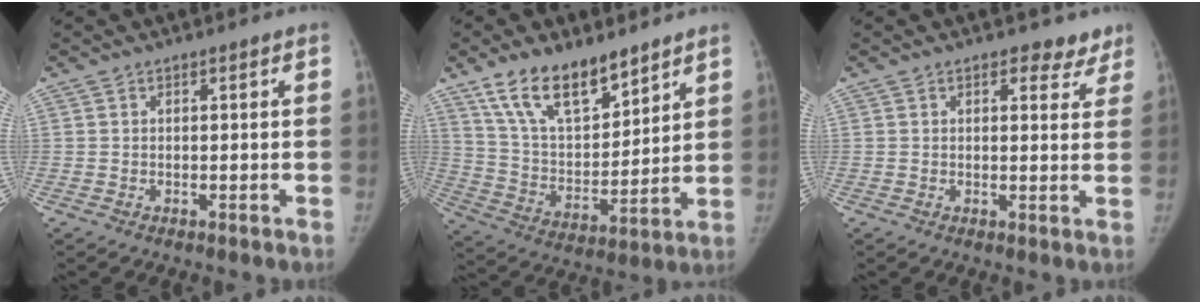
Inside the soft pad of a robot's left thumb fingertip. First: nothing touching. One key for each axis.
{"total": 16.3, "fx": 11.5, "fy": 7.3, "fz": 9.0, "tx": -0.118, "ty": -0.066, "tz": 0.218}
{"total": 4.5, "fx": 3.4, "fy": 2.4, "fz": 1.6, "tx": 0.015, "ty": -0.017, "tz": 0.035}